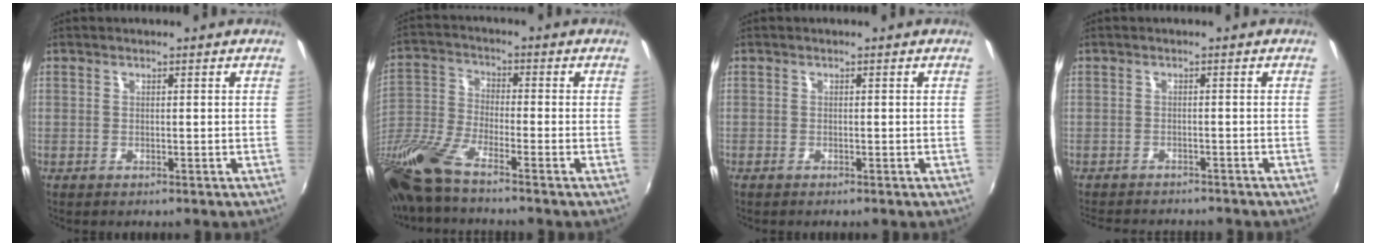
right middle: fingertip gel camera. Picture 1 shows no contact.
{"total": 15.1, "force": [-11.4, 2.6, 9.6], "torque": [-0.218, -0.036, -0.231]}
{"total": 0.8, "force": [-0.7, 0.2, 0.4], "torque": [-0.008, -0.003, -0.015]}
{"total": 7.5, "force": [-6.9, 1.4, 2.5], "torque": [-0.064, -0.014, -0.101]}